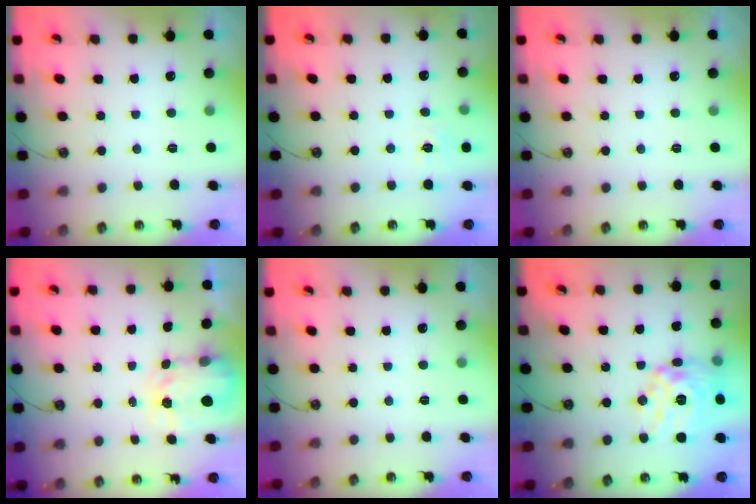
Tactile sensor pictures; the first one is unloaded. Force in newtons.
{"total": 6.5, "press": 6.5, "slide": 0.7}
{"total": 0.0}
{"total": 3.6, "press": 3.5, "slide": 0.4}
{"total": 0.0}
{"total": 17.3, "press": 17.2, "slide": 1.5}